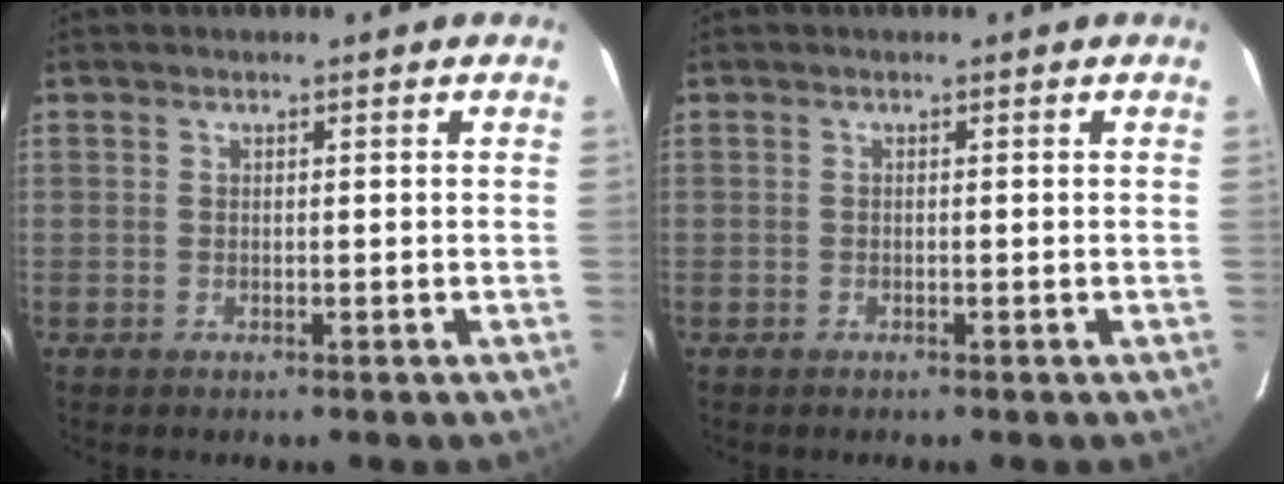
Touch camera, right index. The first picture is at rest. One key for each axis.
{"total": 0.0}